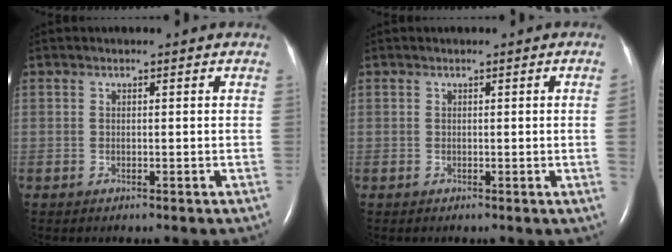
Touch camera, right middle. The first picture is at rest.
{"total": 1.6, "force": [-0.1, -0.7, 1.4], "torque": [-0.017, -0.001, 0.000]}